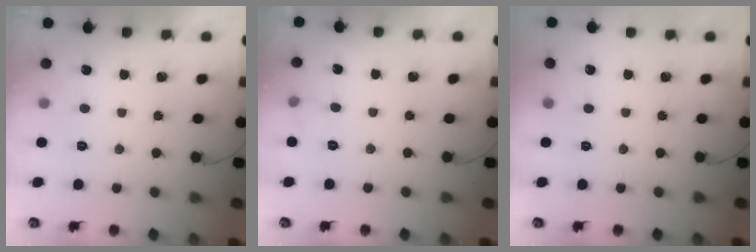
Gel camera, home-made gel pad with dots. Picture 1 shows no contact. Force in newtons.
{"total": 3.3, "press": 3.0, "slide": 1.3}
{"total": 0.0}